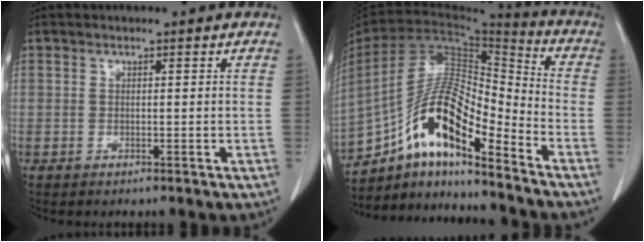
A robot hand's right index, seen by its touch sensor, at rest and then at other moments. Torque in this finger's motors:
{"motor_torque": [1.37, -0.77, 0.39, 0.21]}